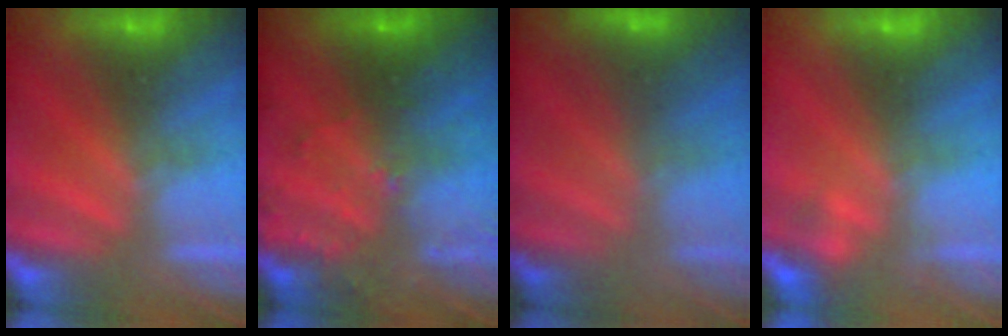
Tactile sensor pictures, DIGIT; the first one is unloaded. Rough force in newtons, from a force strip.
{"total": 7.3}
{"total": 2.9}
{"total": 2.1}